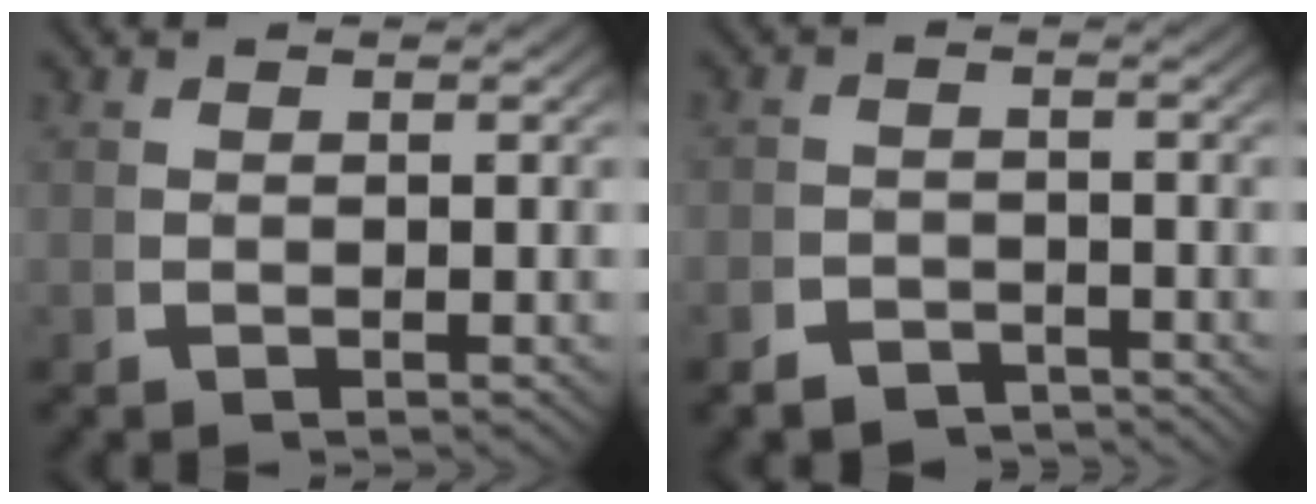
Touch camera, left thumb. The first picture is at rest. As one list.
[{"total": 3.1, "force": [-2.7, 1.3, 0.2], "torque": [0.004, -0.015, -0.049]}]